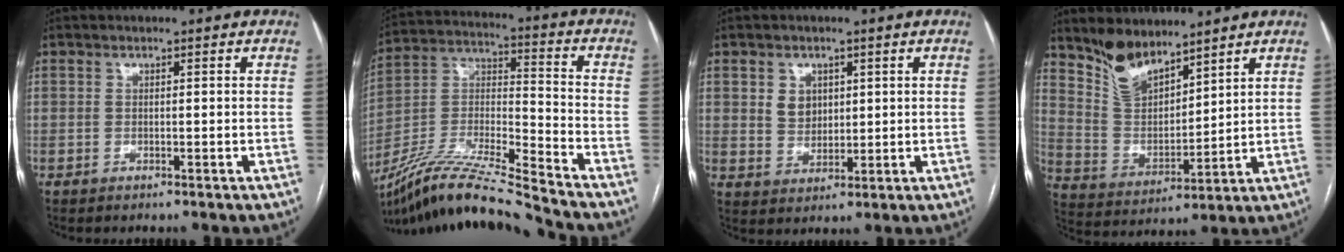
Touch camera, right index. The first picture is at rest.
{"total": 16.8, "force": [-15.4, -1.6, 6.6], "torque": [-0.128, 0.012, -0.285]}
{"total": 4.4, "force": [1.5, 3.6, 2.0], "torque": [-0.038, 0.005, 0.035]}
{"total": 9.4, "force": [7.9, 3.6, 3.5], "torque": [-0.076, -0.001, 0.170]}